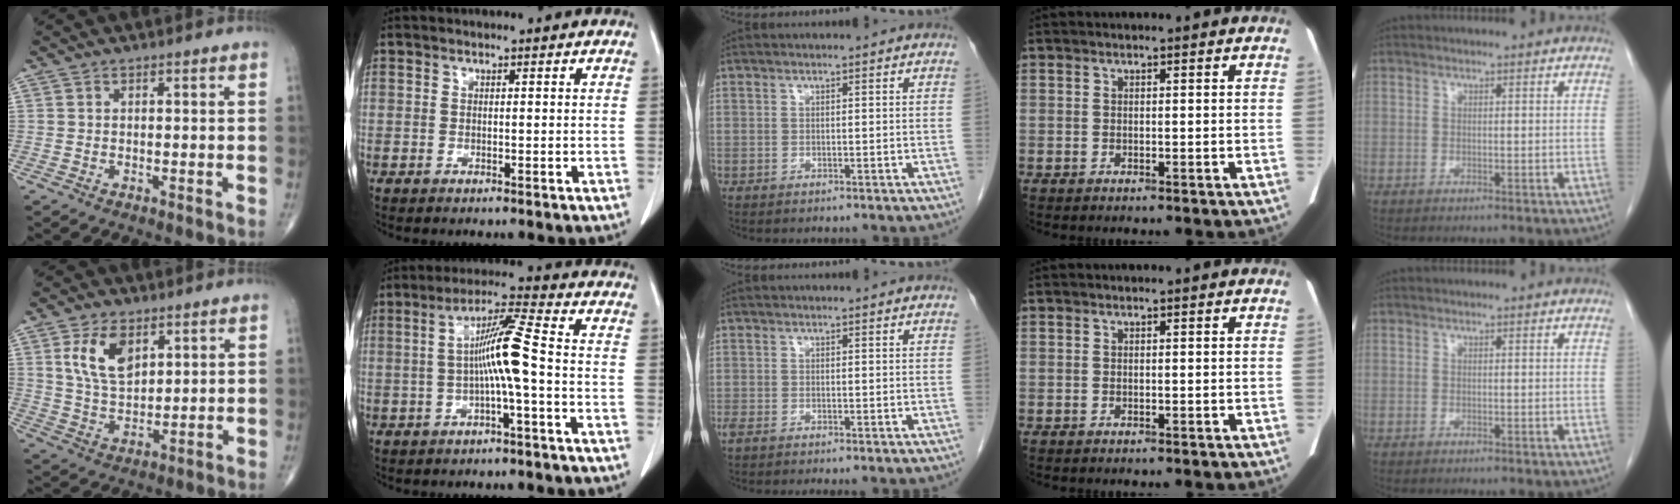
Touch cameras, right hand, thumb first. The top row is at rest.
{"thumb": {"total": 9.5, "force": [3.9, 5.4, 6.8], "torque": [-0.111, -0.018, 0.080]}, "index": {"total": 7.7, "force": [-0.8, -0.7, 7.6], "torque": [-0.138, 0.015, -0.014]}, "middle": {"total": 1.5, "force": [-1.2, 0.2, 0.9], "torque": [-0.019, -0.006, -0.022]}}